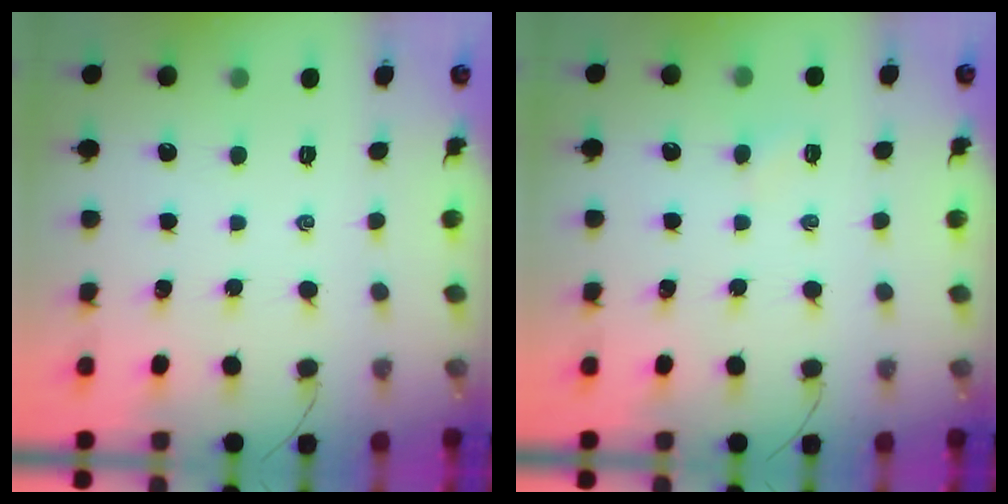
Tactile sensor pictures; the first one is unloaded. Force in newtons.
{"total": 1.6, "press": 1.5, "slide": 0.5}